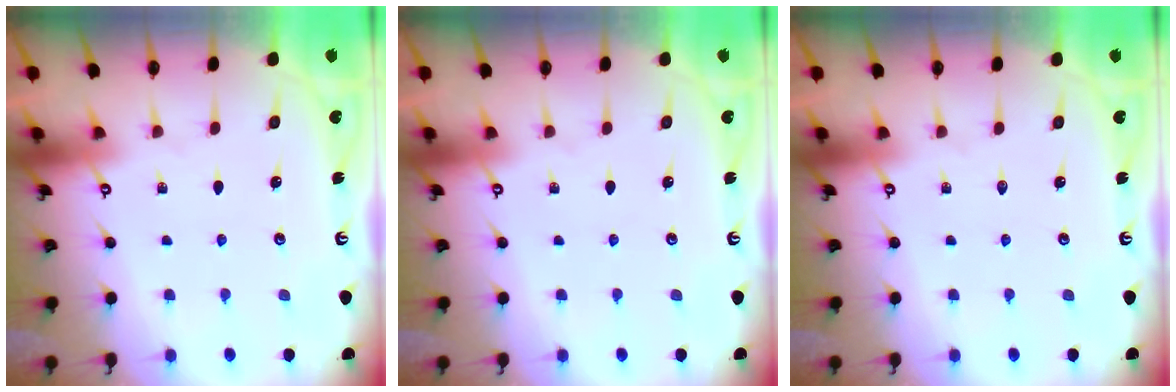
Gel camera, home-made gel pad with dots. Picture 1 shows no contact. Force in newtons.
{"total": 0.0}
{"total": 0.0}